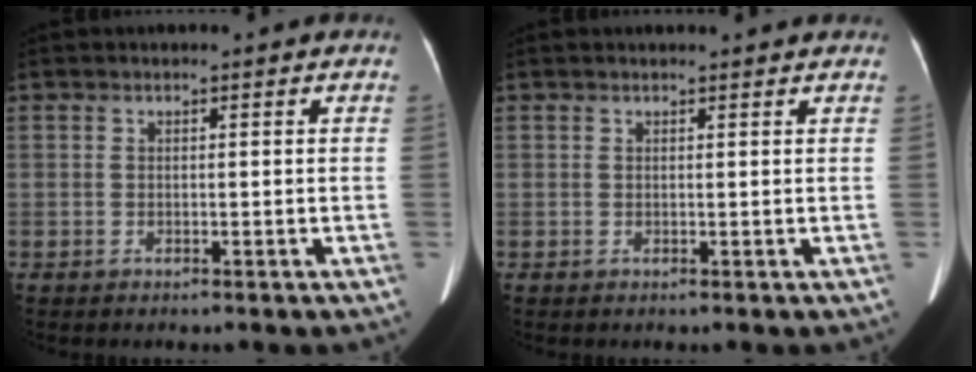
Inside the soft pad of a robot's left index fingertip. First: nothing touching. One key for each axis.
{"total": 3.6, "fx": 3.4, "fy": 0.2, "fz": 1.1, "tx": -0.016, "ty": 0.018, "tz": 0.038}